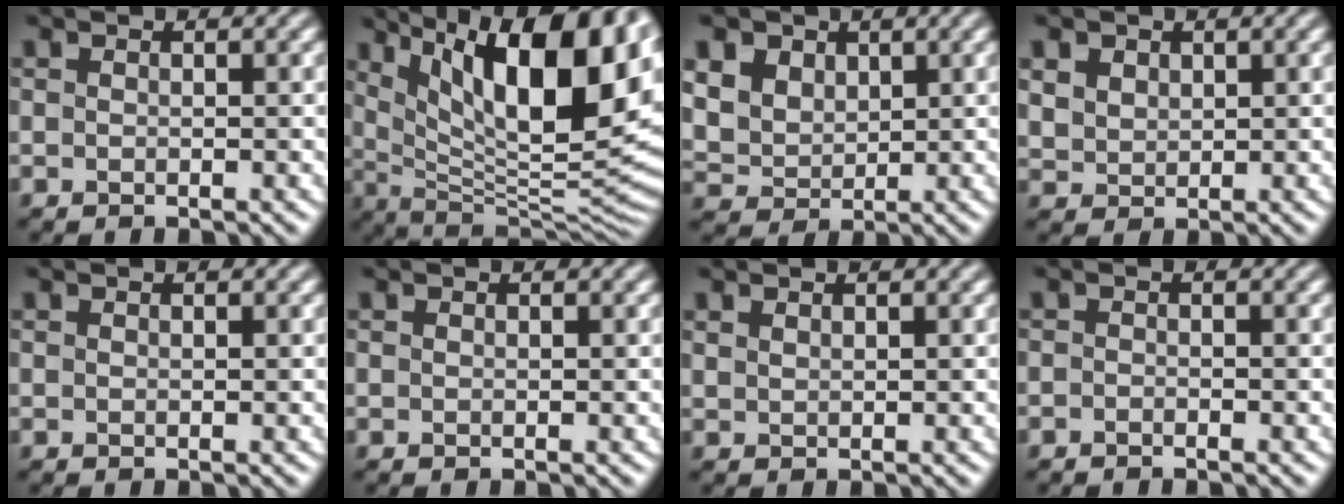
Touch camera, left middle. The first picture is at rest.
{"total": 17.1, "force": [7.2, 6.8, 14.0], "torque": [-0.218, 0.025, 0.131]}
{"total": 7.9, "force": [4.3, 5.8, 3.3], "torque": [-0.110, 0.023, 0.071]}
{"total": 2.5, "force": [1.8, 1.6, 0.4], "torque": [-0.025, 0.005, 0.040]}
{"total": 0.0}
{"total": 0.0}
{"total": 0.8, "force": [0.7, -0.1, -0.3], "torque": [-0.002, 0.001, 0.017]}
{"total": 0.8, "force": [-0.8, -0.1, 0.1], "torque": [-0.007, -0.002, -0.013]}